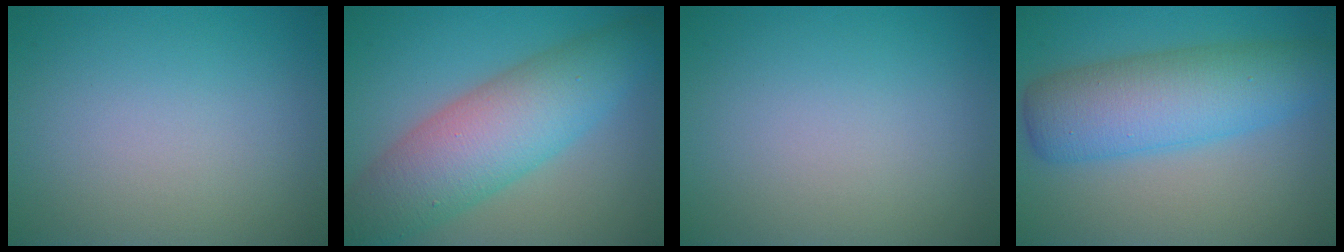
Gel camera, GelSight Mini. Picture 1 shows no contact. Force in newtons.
{"total": 8.6, "press": 8.6, "slide": 0.2}
{"total": 0.0}
{"total": 7.6, "press": 7.6, "slide": 0.1}